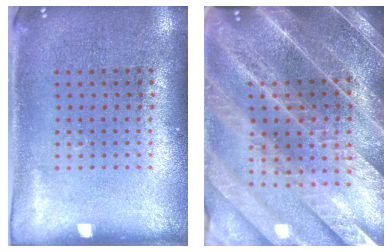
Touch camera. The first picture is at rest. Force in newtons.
{"total": 4.5, "press": 4.0, "slide": 2.0}